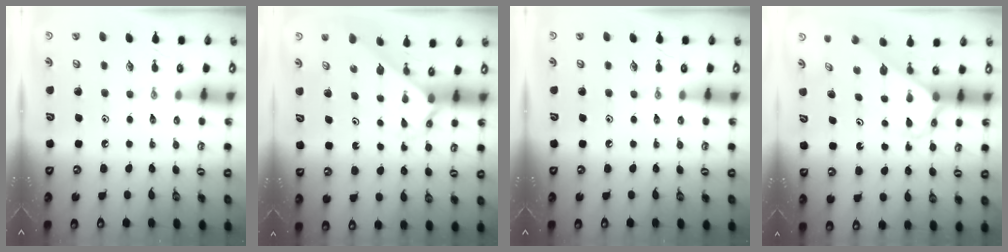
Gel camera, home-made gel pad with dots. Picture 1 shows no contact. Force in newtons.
{"total": 2.3, "press": 2.3, "slide": 0.1}
{"total": 0.0}
{"total": 3.2, "press": 3.2, "slide": 0.3}